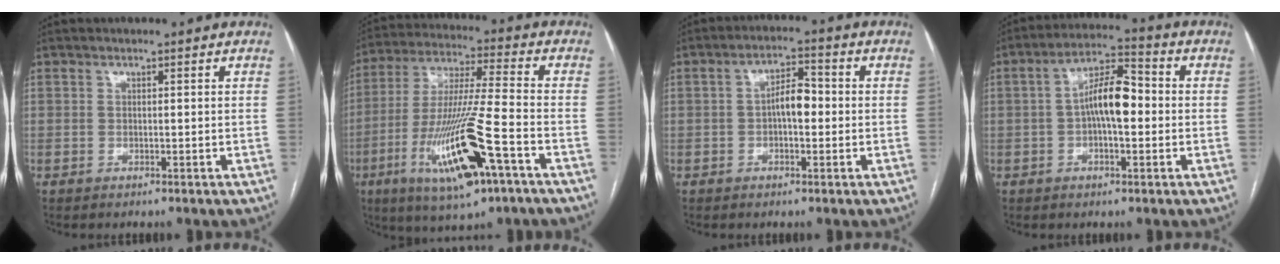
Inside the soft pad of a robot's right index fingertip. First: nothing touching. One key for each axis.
{"total": 18.3, "fx": -7.8, "fy": 1.7, "fz": 16.5, "tx": -0.348, "ty": -0.030, "tz": -0.136}
{"total": 4.8, "fx": -0.4, "fy": 2.0, "fz": 4.4, "tx": -0.073, "ty": 0.017, "tz": -0.008}
{"total": 8.6, "fx": -0.3, "fy": 2.8, "fz": 8.1, "tx": -0.151, "ty": 0.026, "tz": -0.010}